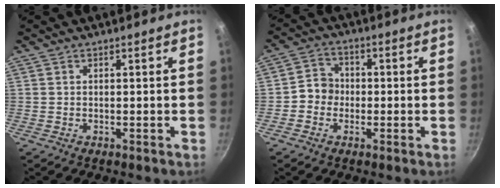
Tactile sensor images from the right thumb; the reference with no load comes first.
{"total": 4.9, "force": [-1.0, 4.5, 1.7], "torque": [0.000, 0.017, -0.031]}